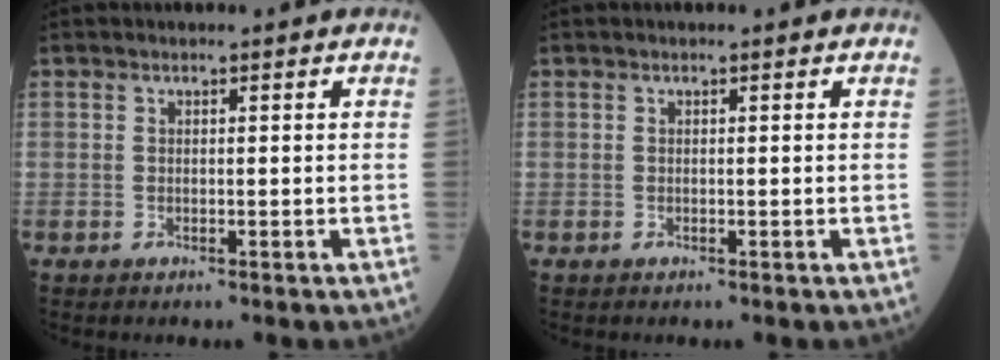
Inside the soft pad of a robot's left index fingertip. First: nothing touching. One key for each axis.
{"total": 0.0}